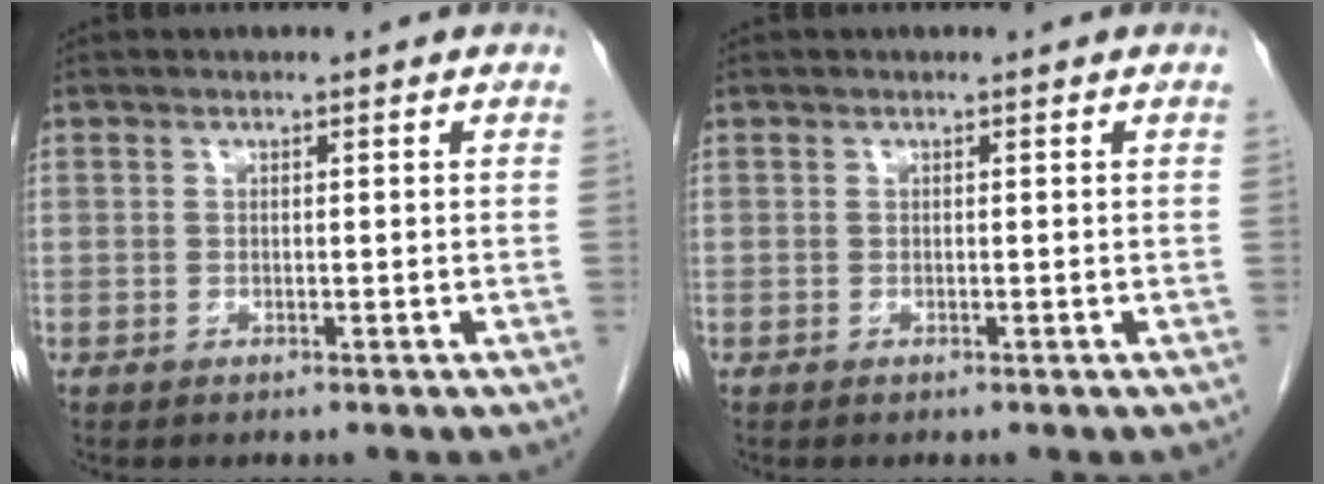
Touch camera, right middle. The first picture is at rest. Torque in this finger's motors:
{"motor_torque": [0.02, 0.00, 0.00, 0.00]}